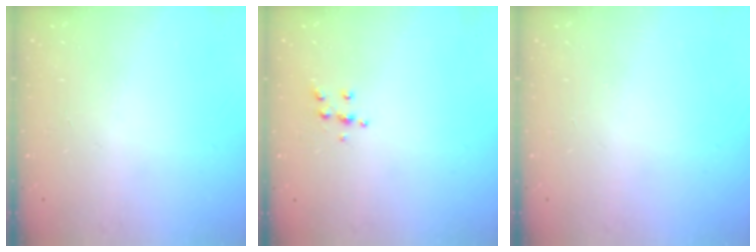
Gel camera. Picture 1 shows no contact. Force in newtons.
{"total": 5.3, "press": 5.2, "slide": 0.5}
{"total": 0.0}